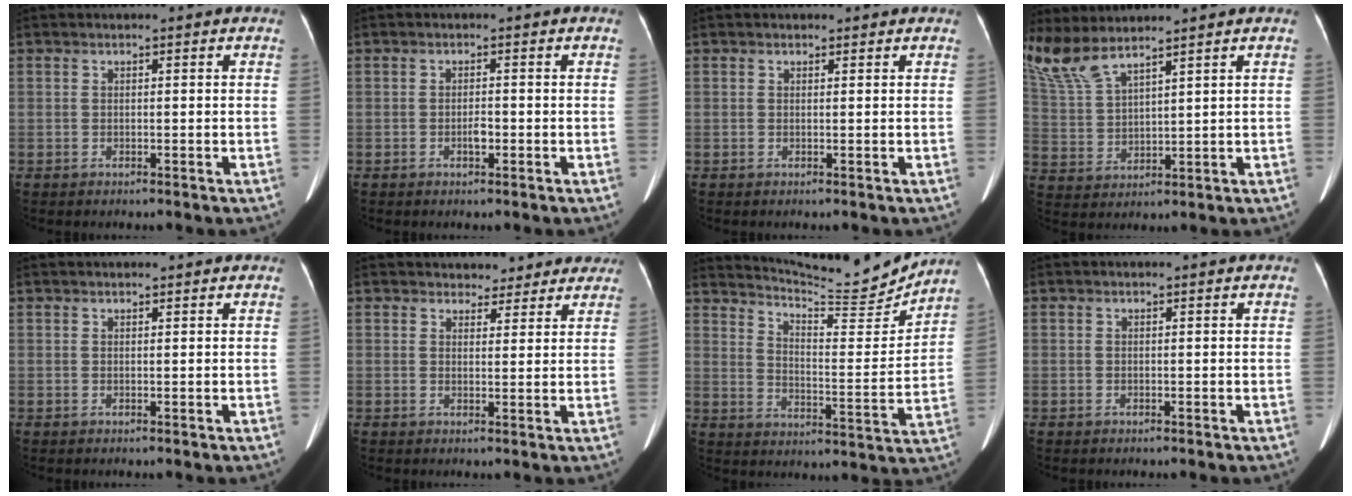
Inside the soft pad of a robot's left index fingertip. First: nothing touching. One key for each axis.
{"total": 1.2, "fx": -0.9, "fy": 0.2, "fz": 0.8, "tx": -0.009, "ty": -0.006, "tz": -0.011}
{"total": 1.0, "fx": 0.8, "fy": 0.6, "fz": 0.1, "tx": -0.002, "ty": -0.002, "tz": 0.007}
{"total": 9.3, "fx": 8.1, "fy": 1.0, "fz": 4.4, "tx": -0.111, "ty": 0.002, "tz": 0.178}
{"total": 2.8, "fx": 2.6, "fy": 0.3, "fz": 1.0, "tx": -0.011, "ty": 0.014, "tz": 0.030}
{"total": 6.3, "fx": 5.6, "fy": 2.8, "fz": -0.1, "tx": 0.026, "ty": -0.001, "tz": 0.053}
{"total": 14.9, "fx": 14.6, "fy": -0.6, "fz": 3.0, "tx": -0.054, "ty": -0.060, "tz": 0.209}
{"total": 0.0}